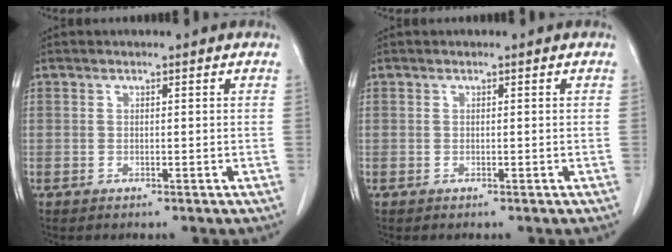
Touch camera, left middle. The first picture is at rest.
{"total": 0.0}